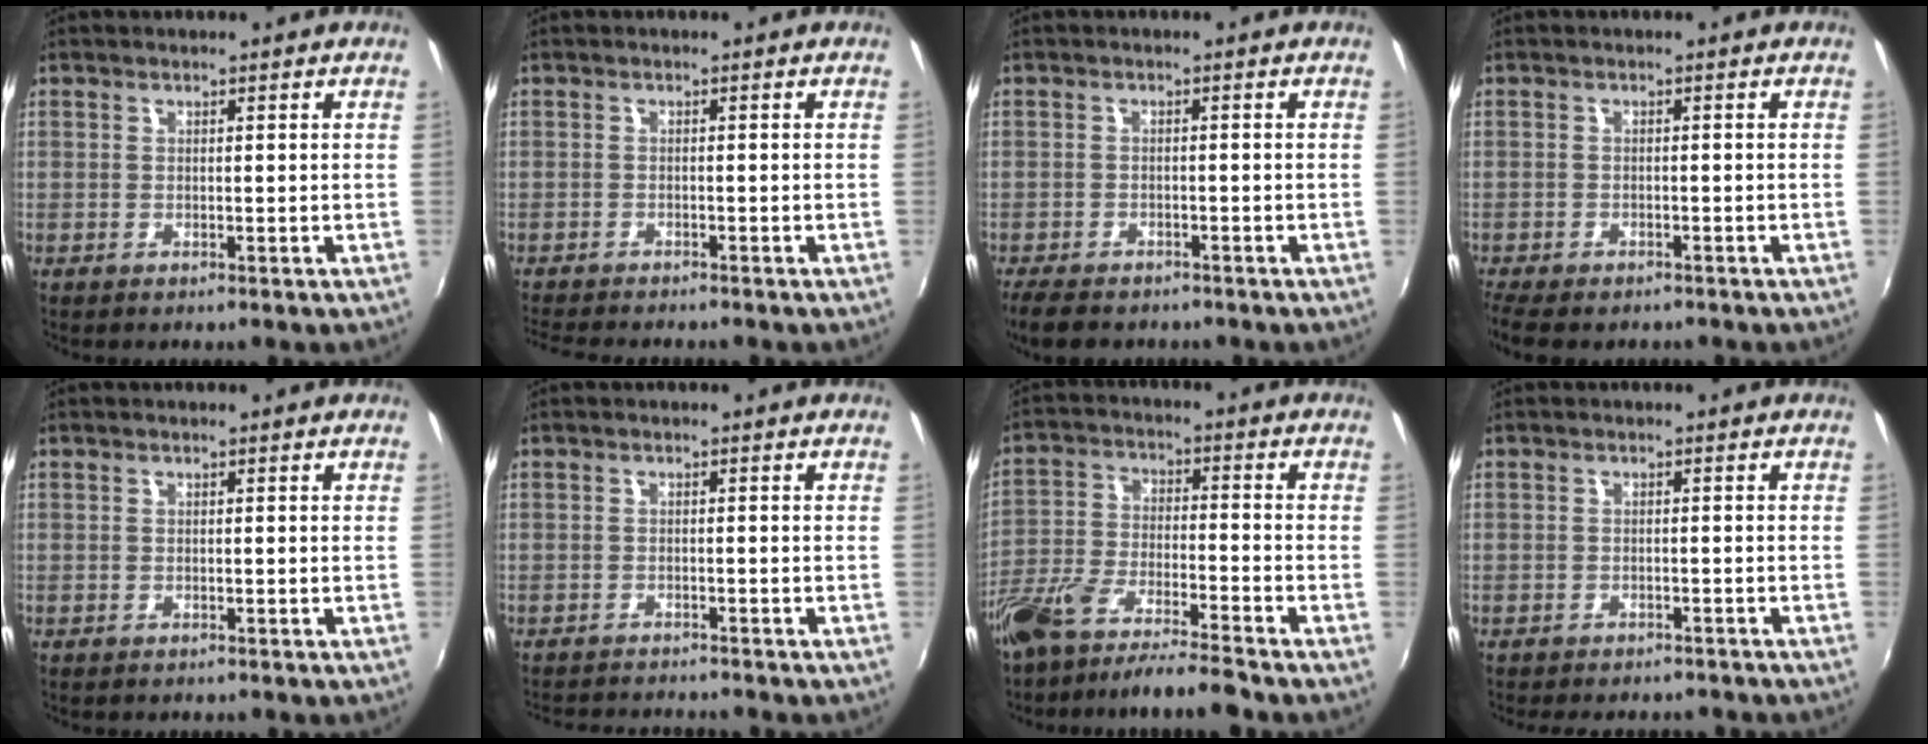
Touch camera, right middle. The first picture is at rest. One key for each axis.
{"total": 5.2, "fx": -4.8, "fy": 0.4, "fz": 1.9, "tx": -0.049, "ty": -0.020, "tz": -0.084}
{"total": 6.7, "fx": -5.5, "fy": 2.6, "fz": 2.8, "tx": -0.074, "ty": -0.022, "tz": -0.094}
{"total": 6.9, "fx": -5.6, "fy": 2.4, "fz": 3.2, "tx": -0.083, "ty": -0.031, "tz": -0.094}
{"total": 0.6, "fx": -0.6, "fy": 0.2, "fz": 0.1, "tx": -0.003, "ty": -0.001, "tz": -0.009}
{"total": 6.4, "fx": -6.2, "fy": 0.6, "fz": 1.7, "tx": -0.047, "ty": -0.010, "tz": -0.096}
{"total": 12.0, "fx": -10.3, "fy": 0.9, "fz": 6.1, "tx": -0.135, "ty": -0.014, "tz": -0.190}
{"total": 6.1, "fx": -5.3, "fy": 2.3, "fz": 2.0, "tx": -0.052, "ty": -0.004, "tz": -0.073}